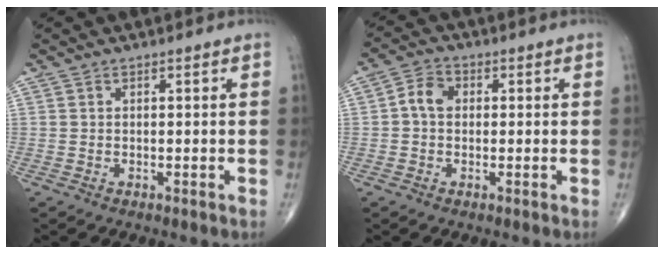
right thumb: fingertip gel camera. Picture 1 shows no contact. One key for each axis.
{"total": 4.3, "fx": 0.1, "fy": 3.4, "fz": 2.7, "tx": -0.042, "ty": 0.015, "tz": -0.006}